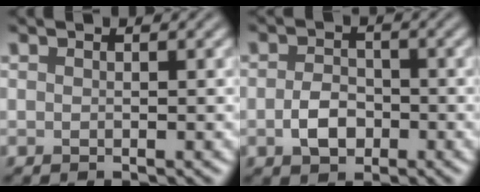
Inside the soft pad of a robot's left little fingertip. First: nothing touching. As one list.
[{"total": 3.0, "force": [-1.0, 2.1, 1.9], "torque": [-0.036, 0.000, -0.024]}]